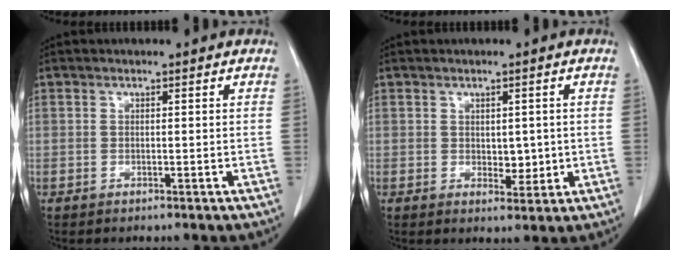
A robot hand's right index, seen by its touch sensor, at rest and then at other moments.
{"total": 3.1, "force": [0.1, 1.9, 2.4], "torque": [-0.029, -0.004, 0.009]}